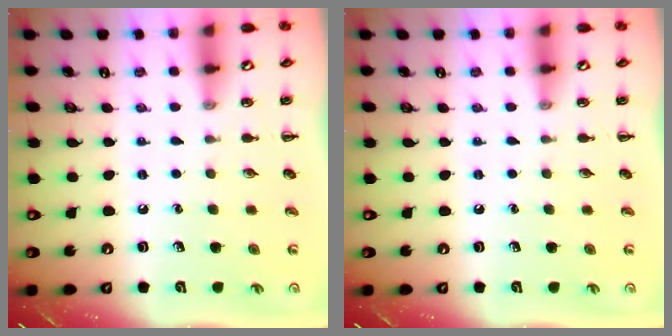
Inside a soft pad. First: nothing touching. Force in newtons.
{"total": 0.0}